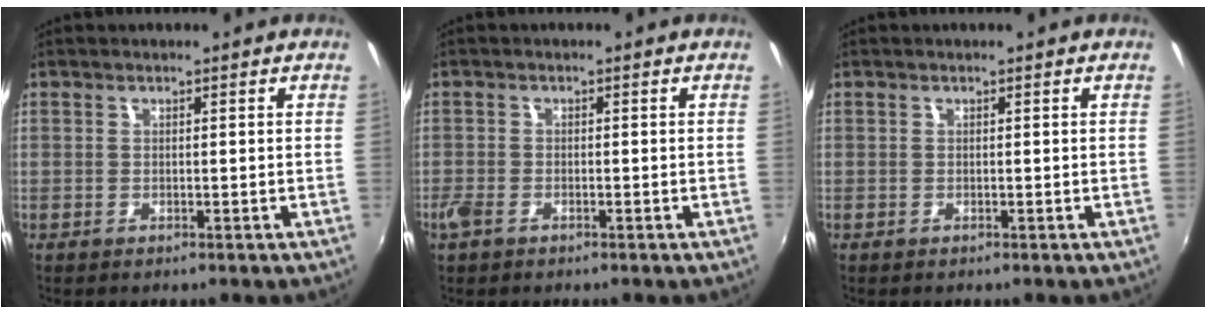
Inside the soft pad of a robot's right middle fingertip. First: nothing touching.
{"total": 2.7, "force": [-1.8, 1.5, 1.4], "torque": [-0.034, -0.006, -0.036]}
{"total": 0.0}